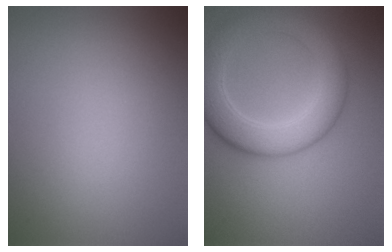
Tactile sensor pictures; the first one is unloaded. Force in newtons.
{"total": 6.6, "press": 6.6, "slide": 0.2}